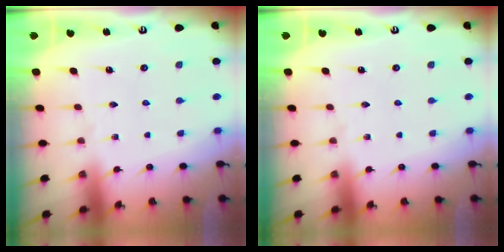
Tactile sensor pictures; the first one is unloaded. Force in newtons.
{"total": 0.0}